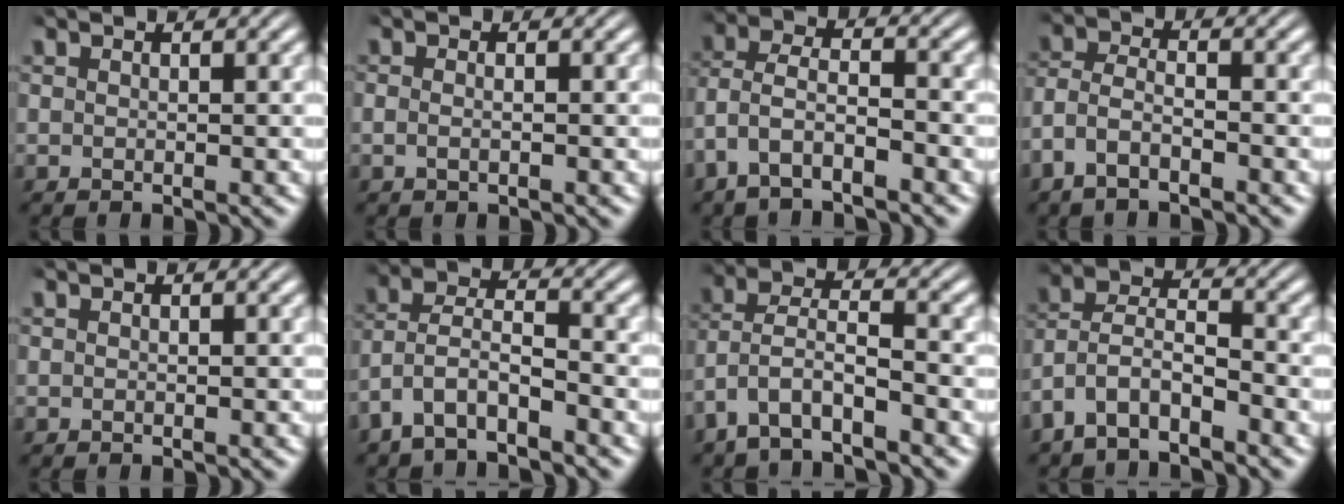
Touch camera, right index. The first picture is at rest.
{"total": 0.8, "force": [-0.3, 0.1, 0.7], "torque": [-0.024, 0.000, -0.005]}
{"total": 4.6, "force": [-1.2, 3.7, 2.5], "torque": [-0.085, -0.023, -0.016]}
{"total": 4.9, "force": [-2.0, 3.8, 2.3], "torque": [-0.074, -0.015, -0.036]}
{"total": 0.0}
{"total": 6.7, "force": [-2.3, 5.6, 2.8], "torque": [-0.102, -0.025, -0.040]}
{"total": 4.8, "force": [-1.2, 3.8, 2.7], "torque": [-0.096, -0.021, -0.014]}
{"total": 7.9, "force": [-2.4, 6.9, 3.1], "torque": [-0.104, -0.023, -0.051]}